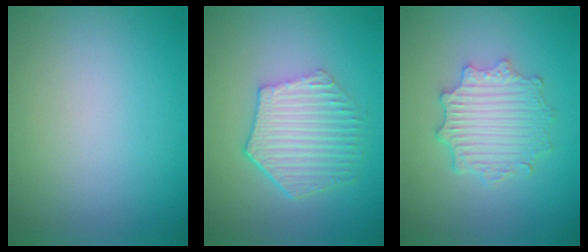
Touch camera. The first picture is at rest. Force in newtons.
{"total": 5.8, "press": 4.3, "slide": 3.8}
{"total": 4.4, "press": 3.6, "slide": 2.6}